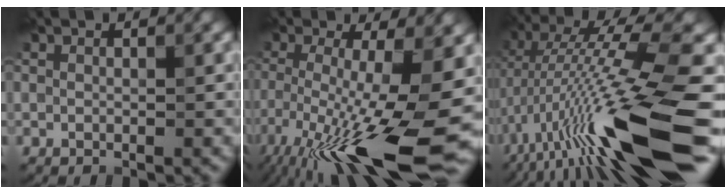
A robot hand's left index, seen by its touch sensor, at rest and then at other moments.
{"total": 15.0, "force": [-6.4, 3.2, 13.2], "torque": [-0.238, -0.024, -0.110]}
{"total": 15.0, "force": [-4.9, 2.3, 14.0], "torque": [-0.250, 0.017, -0.072]}